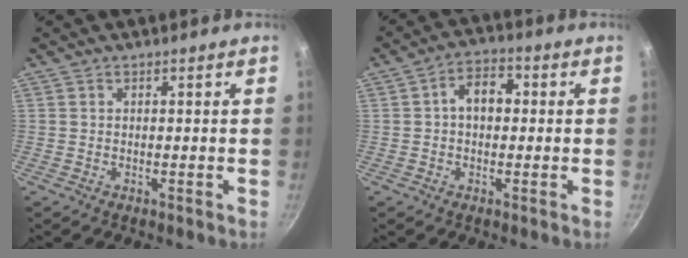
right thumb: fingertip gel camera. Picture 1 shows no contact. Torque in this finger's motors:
{"motor_torque": [-0.23, 0.34, 0.24, 0.08, 0.03]}